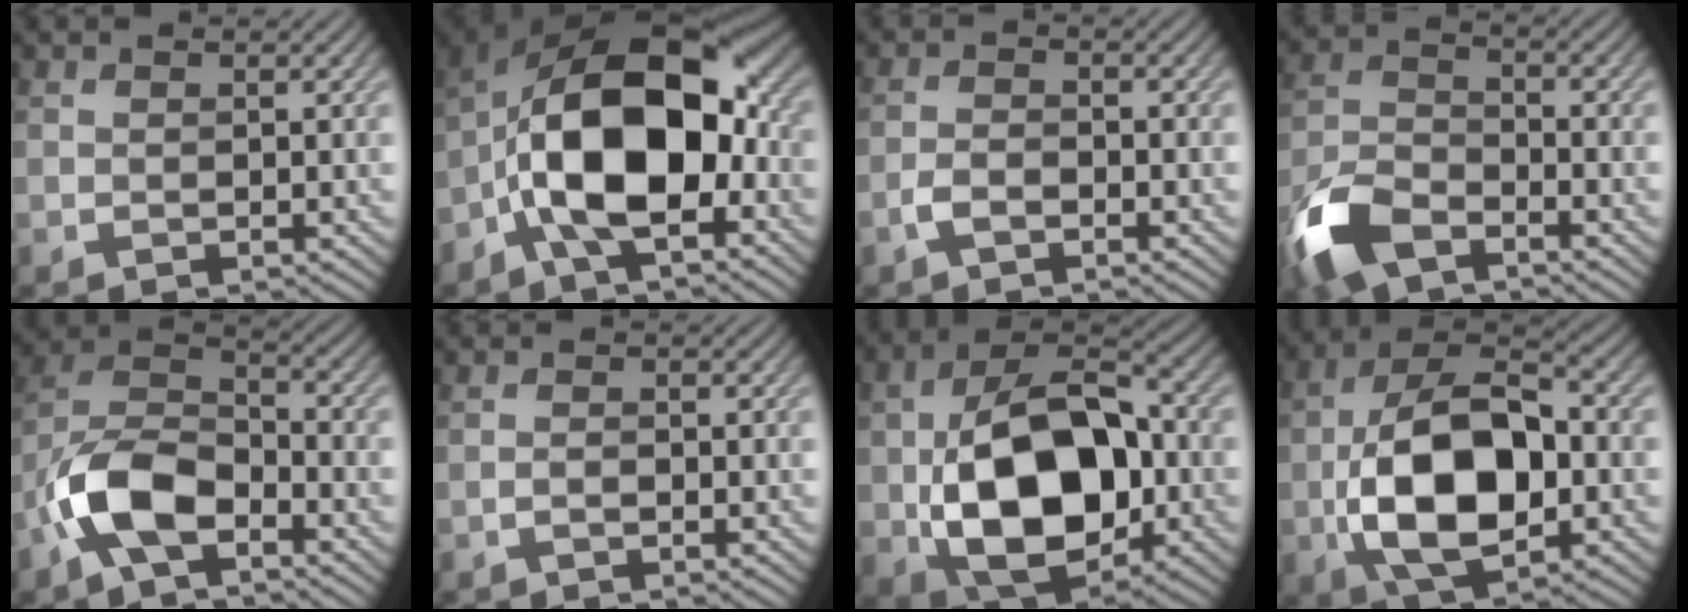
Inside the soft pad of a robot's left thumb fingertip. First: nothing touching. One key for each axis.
{"total": 17.2, "fx": -3.3, "fy": 9.4, "fz": 14.0, "tx": -0.239, "ty": 0.004, "tz": -0.068}
{"total": 2.4, "fx": -1.6, "fy": 1.1, "fz": 1.4, "tx": -0.030, "ty": 0.003, "tz": -0.036}
{"total": 9.5, "fx": -6.0, "fy": 4.4, "fz": 5.9, "tx": -0.138, "ty": -0.014, "tz": -0.134}
{"total": 10.2, "fx": -5.3, "fy": 5.0, "fz": 7.1, "tx": -0.149, "ty": 0.010, "tz": -0.121}
{"total": 1.0, "fx": -0.7, "fy": 0.4, "fz": 0.6, "tx": -0.011, "ty": 0.003, "tz": -0.016}
{"total": 16.0, "fx": -2.5, "fy": 10.3, "fz": 12.0, "tx": -0.224, "ty": -0.014, "tz": -0.045}
{"total": 14.0, "fx": -2.8, "fy": 7.8, "fz": 11.2, "tx": -0.224, "ty": -0.010, "tz": -0.057}